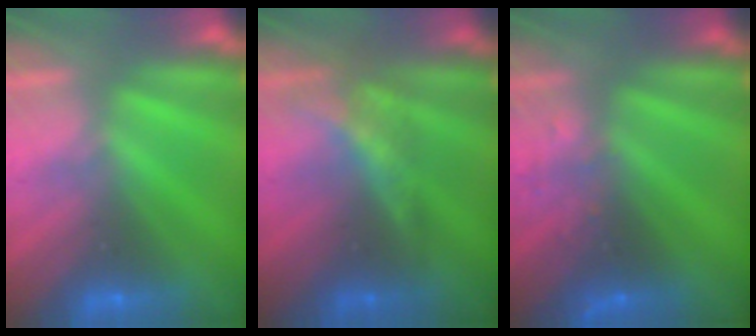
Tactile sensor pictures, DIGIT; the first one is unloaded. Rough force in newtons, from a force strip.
{"total": 1.8}
{"total": 2.9}